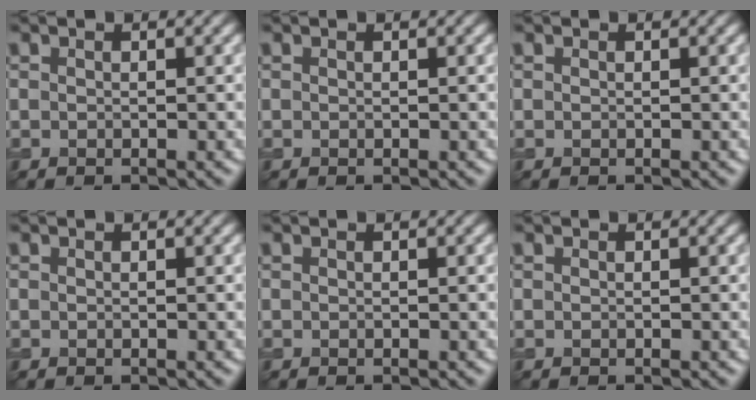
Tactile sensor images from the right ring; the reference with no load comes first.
{"total": 0.0}
{"total": 0.0}
{"total": 0.0}
{"total": 0.0}
{"total": 0.0}